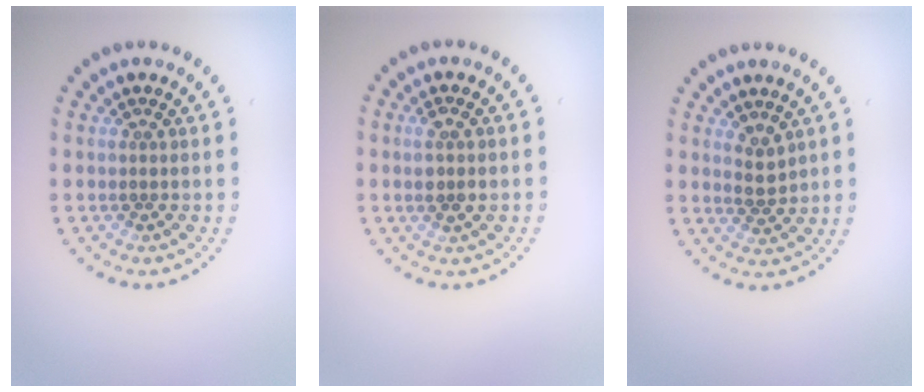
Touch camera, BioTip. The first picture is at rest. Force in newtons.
{"total": 1.9, "press": 1.8, "slide": 0.6}
{"total": 1.8, "press": 1.6, "slide": 0.8}